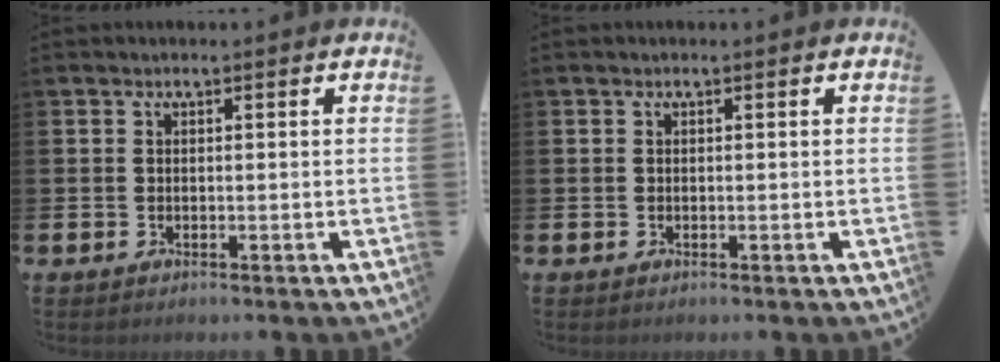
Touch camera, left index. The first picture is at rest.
{"total": 0.0}